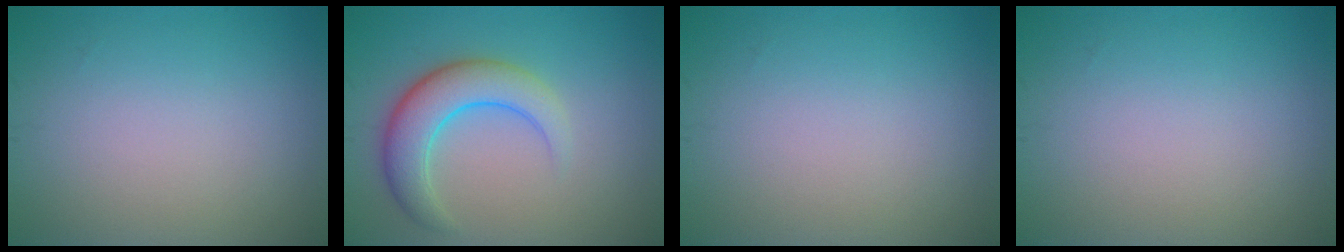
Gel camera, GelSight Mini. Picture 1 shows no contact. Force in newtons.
{"total": 5.3, "press": 5.3, "slide": 0.1}
{"total": 0.0}
{"total": 0.0}